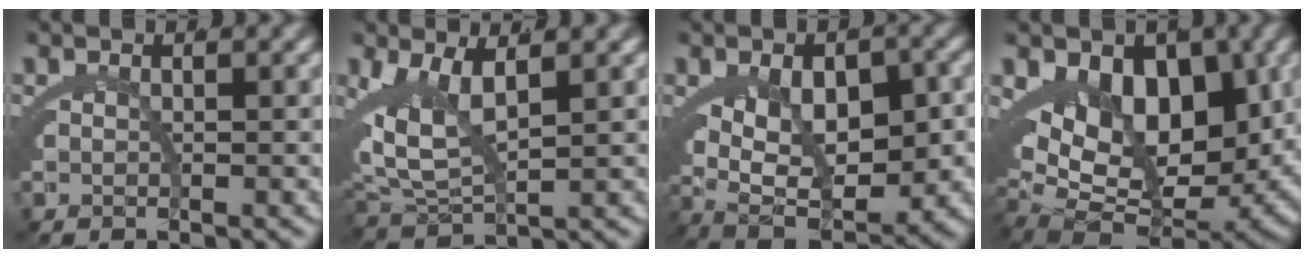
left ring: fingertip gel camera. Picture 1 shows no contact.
{"total": 6.2, "force": [1.4, 3.9, 4.7], "torque": [-0.116, -0.011, 0.034]}
{"total": 10.7, "force": [-0.2, 7.2, 7.9], "torque": [-0.123, -0.024, 0.008]}
{"total": 16.7, "force": [-1.6, 12.0, 11.4], "torque": [-0.223, -0.059, 0.000]}